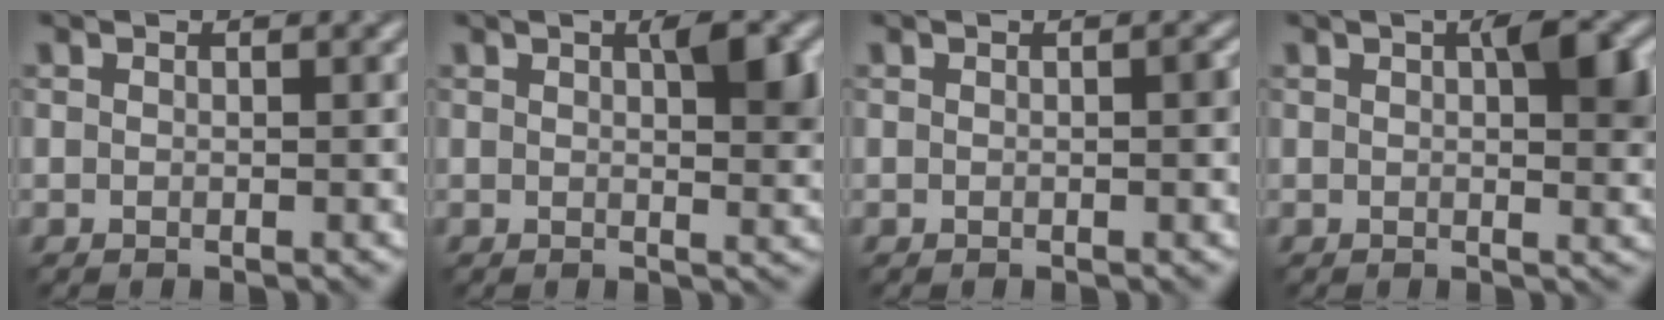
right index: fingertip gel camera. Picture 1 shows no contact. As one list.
[{"total": 3.6, "force": [1.0, 1.2, 3.3], "torque": [-0.046, 0.002, 0.017]}, {"total": 1.1, "force": [0.0, 0.4, 1.0], "torque": [-0.013, 0.000, 0.001]}, {"total": 4.3, "force": [1.0, 1.6, 3.9], "torque": [-0.053, 0.003, 0.015]}]